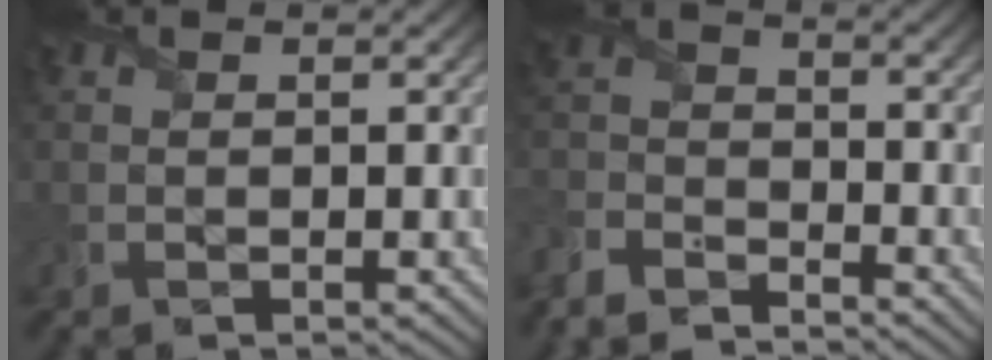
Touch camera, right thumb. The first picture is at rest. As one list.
[{"total": 6.6, "force": [-6.3, 1.5, 1.5], "torque": [-0.045, -0.010, -0.143]}]